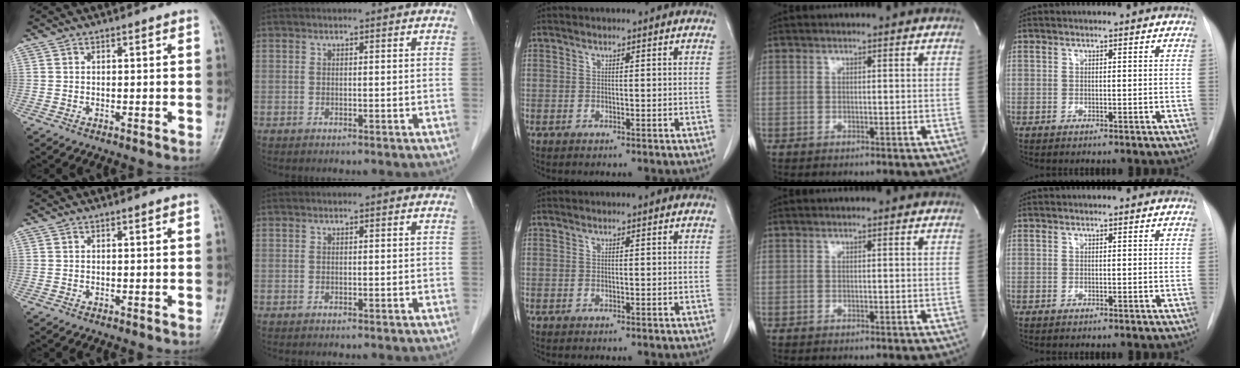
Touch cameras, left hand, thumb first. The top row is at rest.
{"index": {"total": 0.6, "force": [-0.6, 0.0, 0.0], "torque": [0.001, -0.006, -0.010]}}